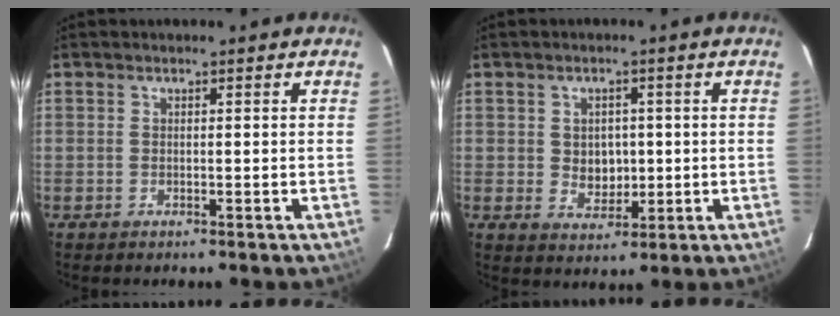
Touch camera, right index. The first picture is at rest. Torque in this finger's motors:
{"motor_torque": [0.08, 0.09, 0.08, 0.02]}